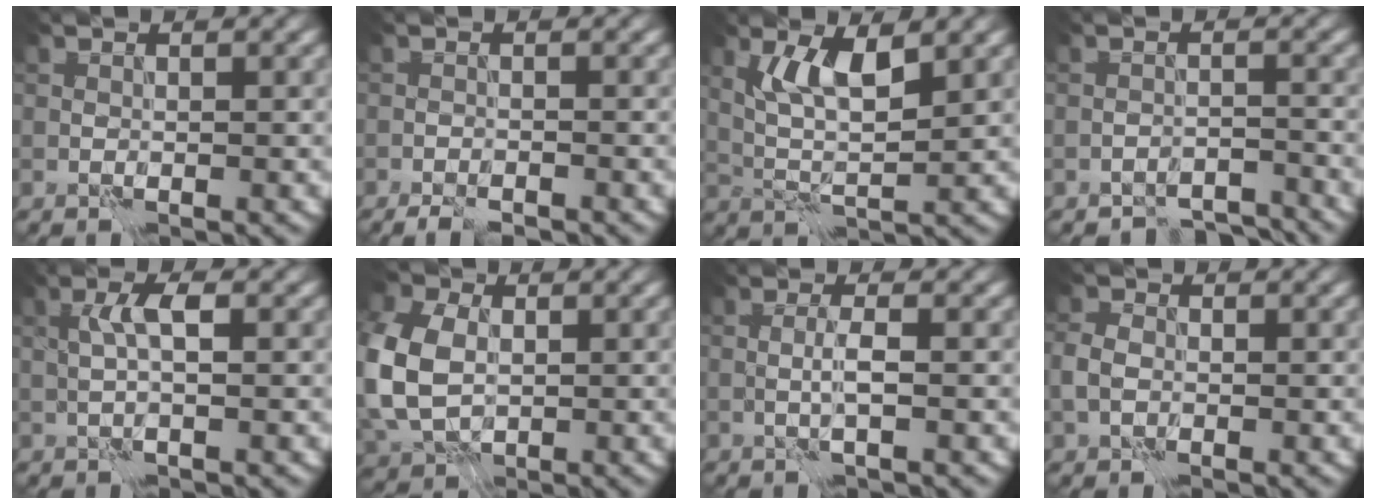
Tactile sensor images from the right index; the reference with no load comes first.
{"total": 2.4, "force": [-2.2, 0.6, 0.9], "torque": [-0.015, 0.001, -0.032]}
{"total": 4.2, "force": [2.0, 1.1, 3.5], "torque": [-0.076, -0.005, 0.039]}
{"total": 4.4, "force": [-4.3, 1.0, 0.3], "torque": [0.003, -0.003, -0.061]}
{"total": 2.0, "force": [0.6, 0.1, 1.9], "torque": [-0.036, 0.008, 0.009]}
{"total": 10.2, "force": [0.0, 7.8, 6.6], "torque": [-0.172, -0.007, -0.006]}
{"total": 1.2, "force": [0.0, -0.3, 1.1], "torque": [-0.023, 0.003, -0.002]}
{"total": 1.7, "force": [-0.5, 1.3, 0.9], "torque": [-0.018, 0.001, -0.015]}